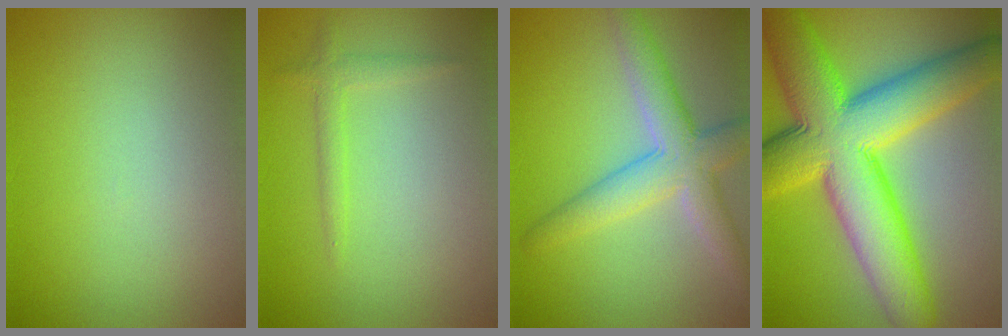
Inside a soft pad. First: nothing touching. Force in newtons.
{"total": 1.4, "press": 1.4, "slide": 0.1}
{"total": 5.5, "press": 5.5, "slide": 0.2}
{"total": 14.4, "press": 14.4, "slide": 0.4}